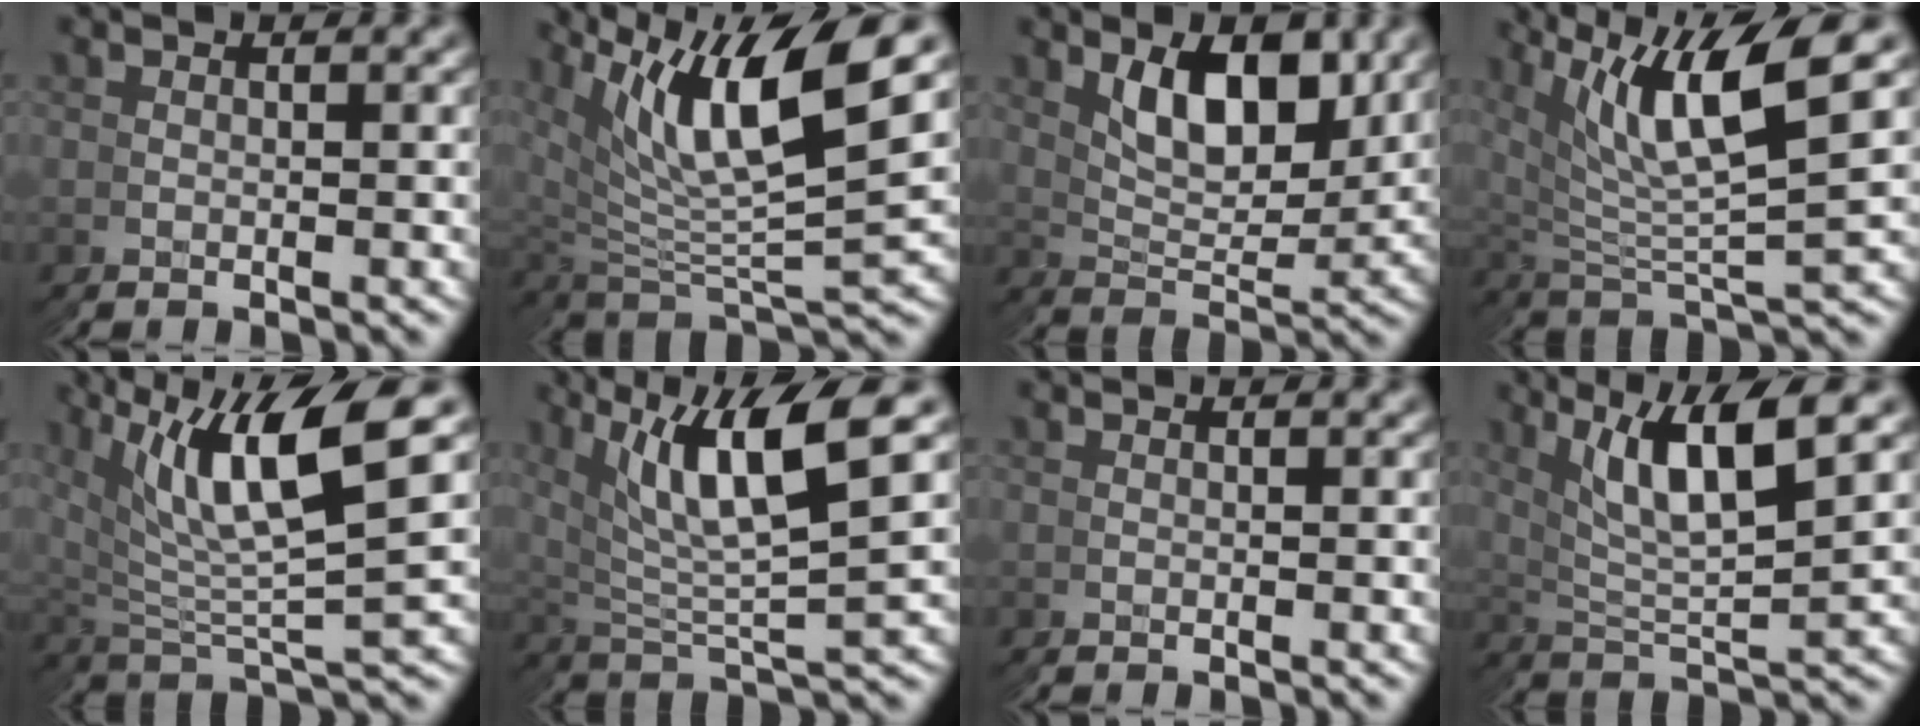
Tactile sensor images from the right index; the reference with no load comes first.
{"total": 10.0, "force": [3.7, 5.5, 7.6], "torque": [-0.153, -0.005, 0.068]}
{"total": 4.9, "force": [2.8, 2.7, 3.0], "torque": [-0.051, -0.008, 0.051]}
{"total": 7.7, "force": [3.0, 4.0, 5.9], "torque": [-0.120, -0.003, 0.058]}
{"total": 8.6, "force": [3.3, 4.5, 6.6], "torque": [-0.136, -0.001, 0.061]}
{"total": 8.0, "force": [3.4, 3.9, 6.0], "torque": [-0.123, 0.000, 0.063]}
{"total": 0.0}
{"total": 6.6, "force": [3.9, 3.1, 4.3], "torque": [-0.100, 0.016, 0.063]}